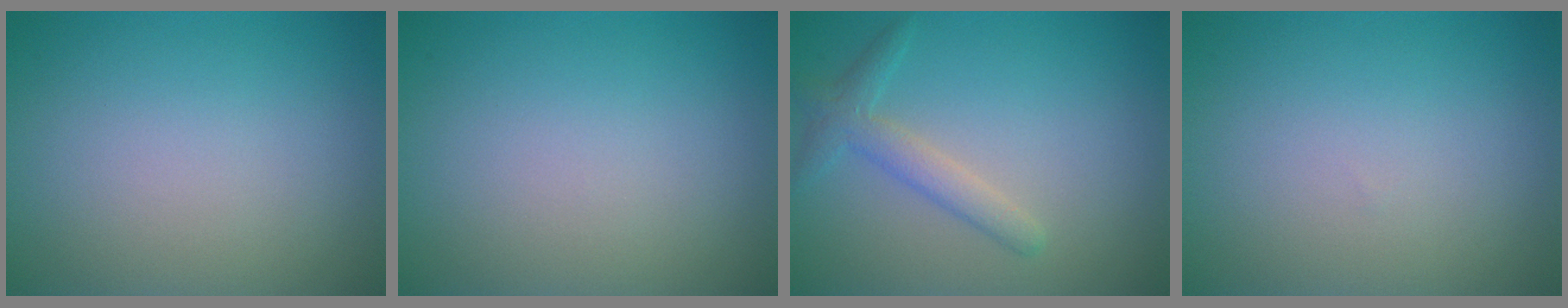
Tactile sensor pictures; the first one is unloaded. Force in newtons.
{"total": 0.0}
{"total": 2.4, "press": 2.4, "slide": 0.2}
{"total": 0.0}